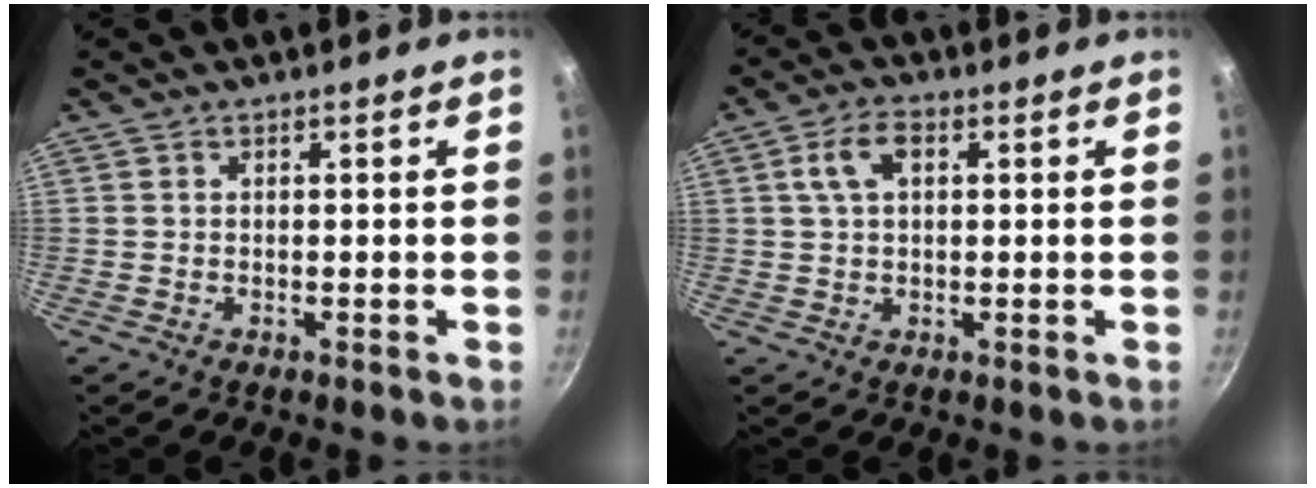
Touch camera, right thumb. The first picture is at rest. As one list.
[{"total": 5.7, "force": [1.5, 3.3, 4.4], "torque": [-0.077, 0.012, 0.024]}]